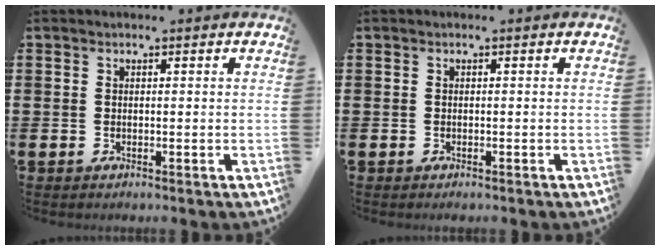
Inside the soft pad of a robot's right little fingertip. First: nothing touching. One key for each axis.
{"total": 0.0}